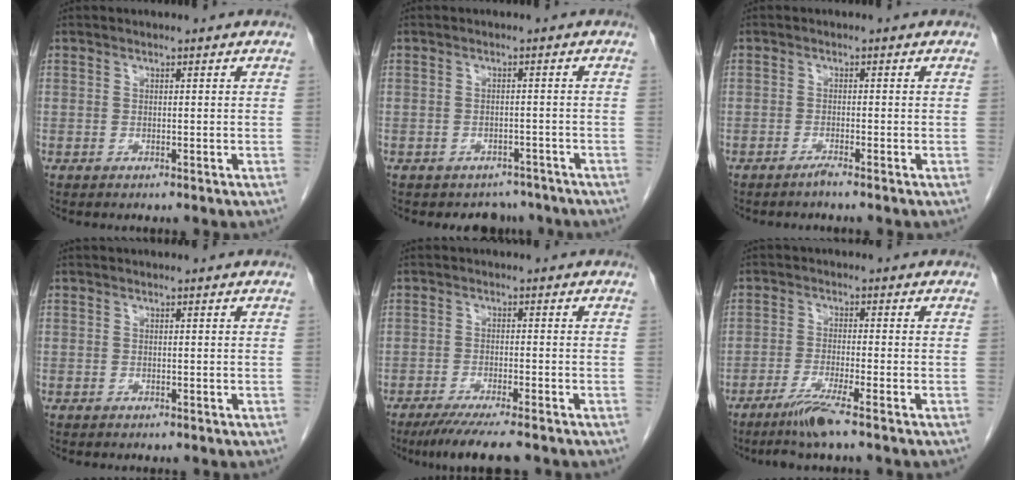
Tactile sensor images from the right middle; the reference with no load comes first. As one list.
[{"total": 3.7, "force": [-3.1, 2.0, -0.2], "torque": [0.008, 0.011, -0.042]}, {"total": 1.2, "force": [-1.0, -0.3, 0.6], "torque": [-0.011, 0.000, -0.019]}, {"total": 0.0}, {"total": 8.1, "force": [-6.6, 0.4, 4.8], "torque": [-0.068, -0.018, -0.102]}, {"total": 5.1, "force": [-3.6, -0.9, 3.4], "torque": [-0.069, -0.015, -0.074]}]